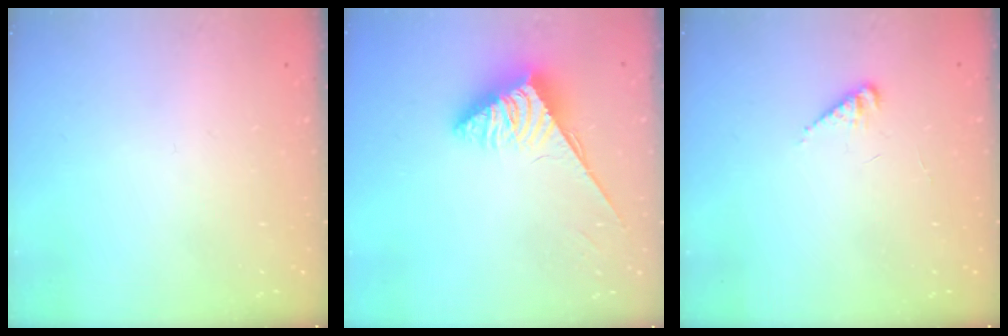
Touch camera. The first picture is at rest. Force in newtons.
{"total": 3.8, "press": 3.7, "slide": 0.6}
{"total": 2.7, "press": 2.6, "slide": 0.4}